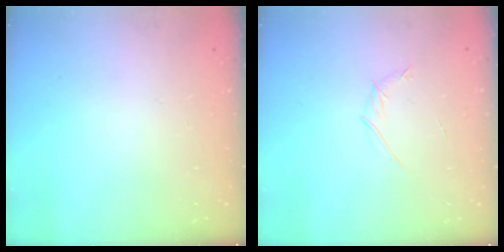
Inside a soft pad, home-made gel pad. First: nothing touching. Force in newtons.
{"total": 3.2, "press": 3.0, "slide": 0.9}